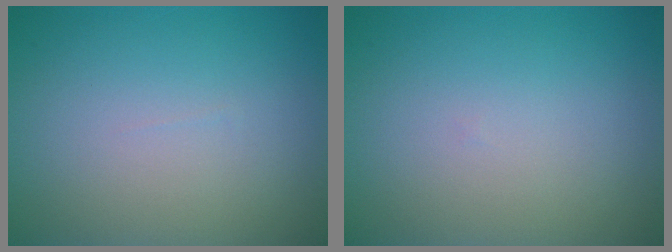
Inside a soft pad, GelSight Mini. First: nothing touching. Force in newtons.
{"total": 0.0}